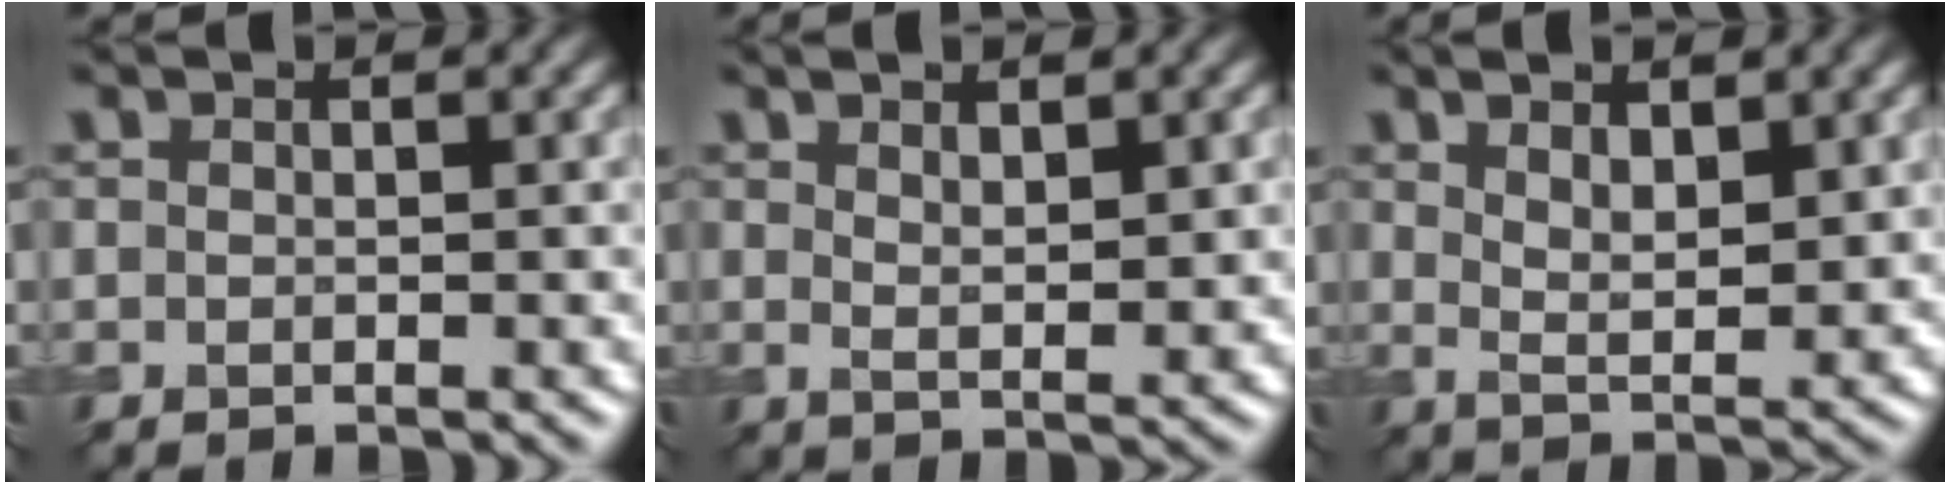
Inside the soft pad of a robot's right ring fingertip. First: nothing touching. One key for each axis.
{"total": 3.1, "fx": 1.5, "fy": 0.8, "fz": 2.6, "tx": -0.043, "ty": -0.006, "tz": 0.029}
{"total": 4.8, "fx": 2.4, "fy": 1.6, "fz": 3.9, "tx": -0.070, "ty": -0.010, "tz": 0.043}